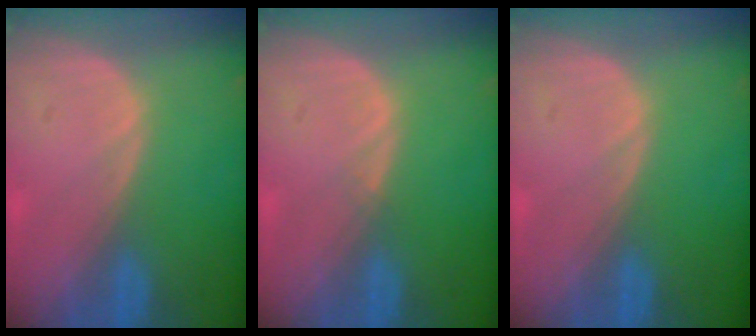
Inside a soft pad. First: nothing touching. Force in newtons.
{"total": 0.5, "press": 0.5, "slide": 0.1}
{"total": 0.0}